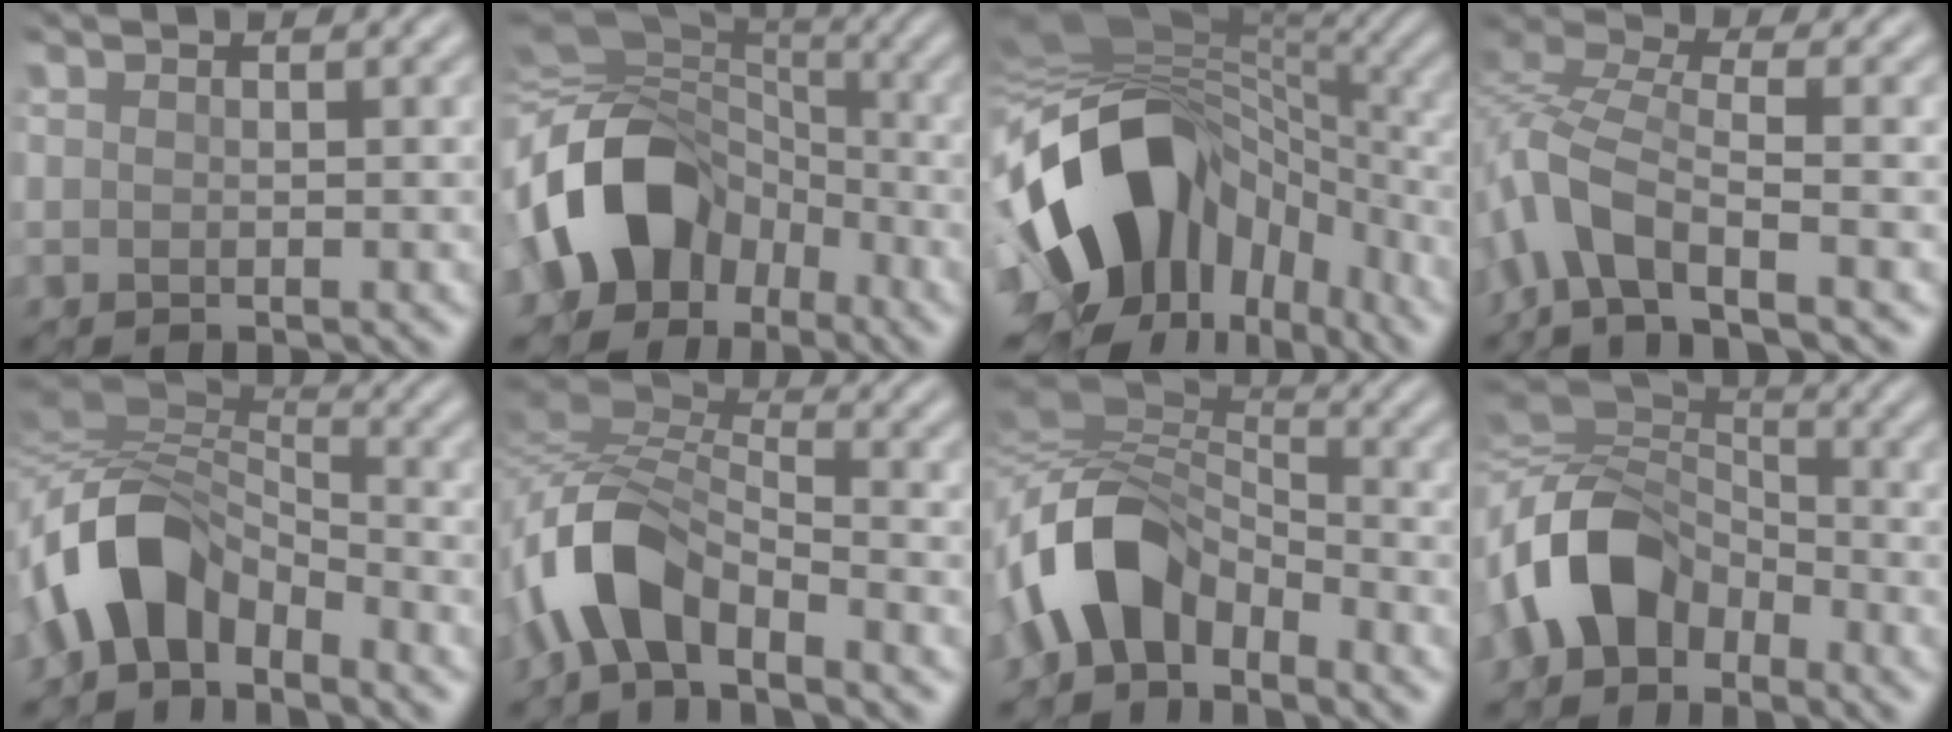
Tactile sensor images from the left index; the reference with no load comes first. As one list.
[{"total": 12.2, "force": [-4.4, 8.7, 7.2], "torque": [-0.156, -0.009, -0.086]}, {"total": 15.2, "force": [-5.3, 10.6, 9.5], "torque": [-0.185, -0.014, -0.083]}, {"total": 6.0, "force": [-4.0, 1.1, 4.3], "torque": [-0.102, 0.009, -0.095]}, {"total": 7.1, "force": [-3.9, 3.5, 4.8], "torque": [-0.094, 0.012, -0.083]}, {"total": 6.5, "force": [-4.3, 2.1, 4.4], "torque": [-0.096, 0.010, -0.096]}, {"total": 7.3, "force": [-3.7, 3.9, 4.9], "torque": [-0.097, 0.011, -0.081]}, {"total": 8.4, "force": [-3.6, 5.5, 5.3], "torque": [-0.106, 0.006, -0.079]}]